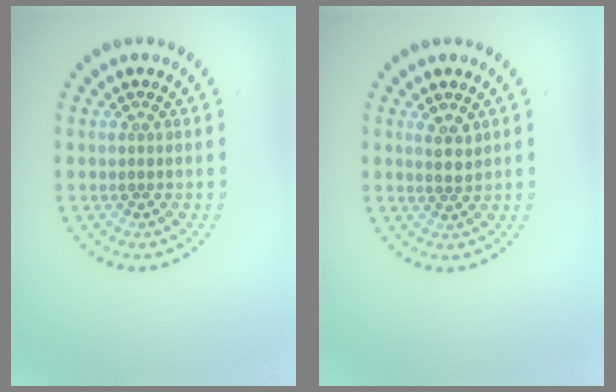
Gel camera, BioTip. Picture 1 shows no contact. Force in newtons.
{"total": 1.6, "press": 1.4, "slide": 0.7}